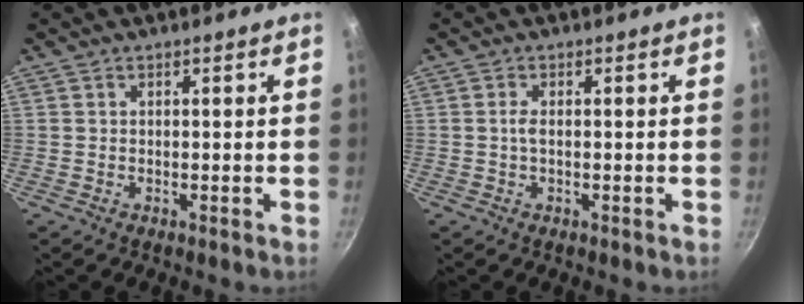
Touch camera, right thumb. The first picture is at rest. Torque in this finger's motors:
{"motor_torque": [0.64, 0.28, 0.41, 0.24, 0.05]}